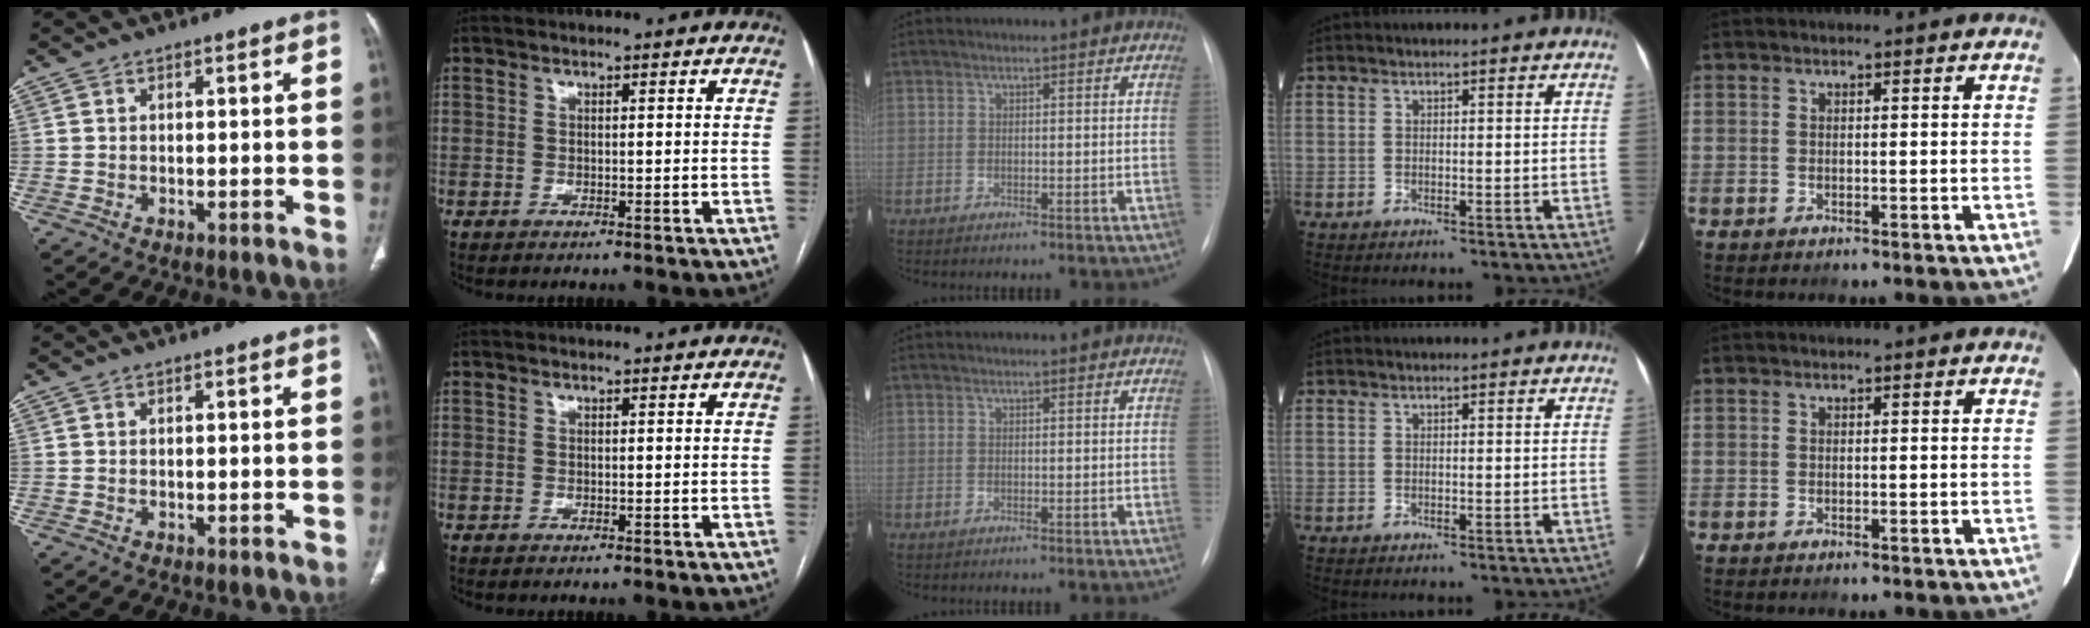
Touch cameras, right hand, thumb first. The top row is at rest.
{}